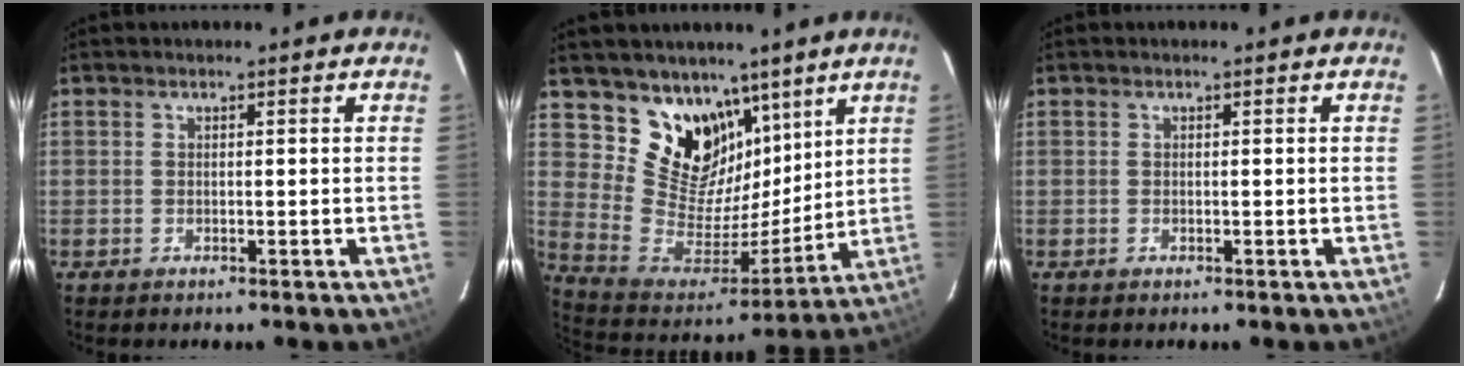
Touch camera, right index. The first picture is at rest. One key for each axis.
{"total": 16.6, "fx": 10.5, "fy": 11.2, "fz": 6.3, "tx": -0.132, "ty": -0.007, "tz": 0.208}
{"total": 0.0}